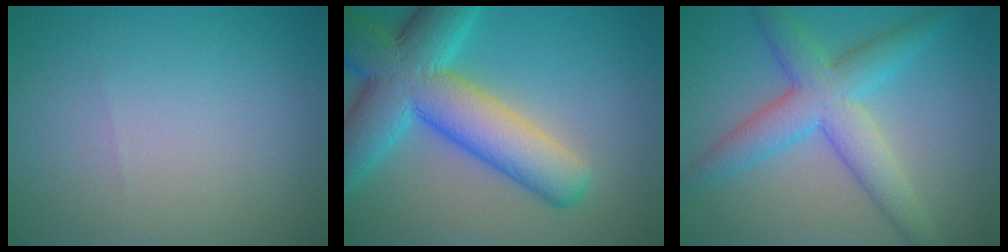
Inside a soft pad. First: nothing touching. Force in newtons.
{"total": 11.1, "press": 11.1, "slide": 0.5}
{"total": 6.0, "press": 6.0, "slide": 0.1}